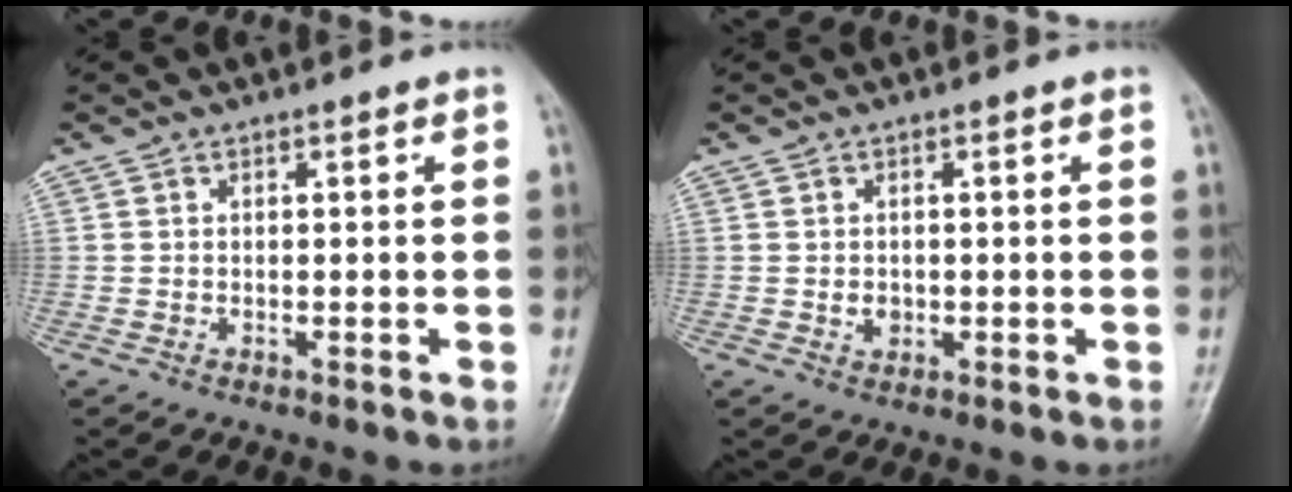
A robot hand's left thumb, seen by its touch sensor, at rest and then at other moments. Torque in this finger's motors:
{"motor_torque": [0.04, 0.04, 0.19, 0.07, 0.00]}